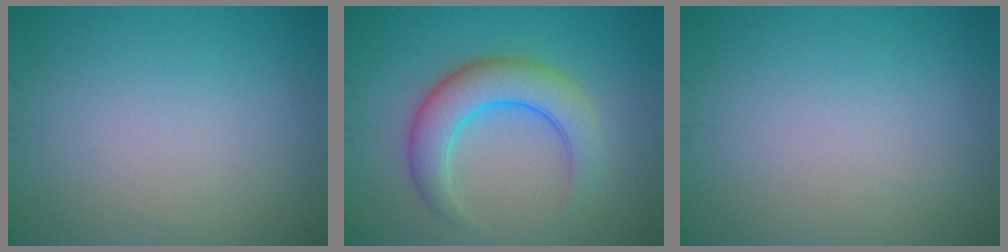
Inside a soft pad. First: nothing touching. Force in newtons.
{"total": 5.6, "press": 5.6, "slide": 0.2}
{"total": 0.0}